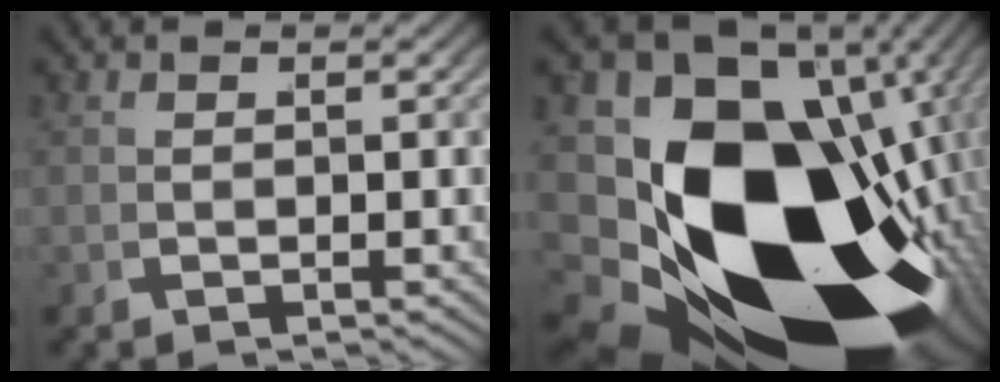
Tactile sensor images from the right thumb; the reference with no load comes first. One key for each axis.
{"total": 36.5, "fx": -6.8, "fy": 22.7, "fz": 27.7, "tx": -0.459, "ty": -0.088, "tz": -0.072}